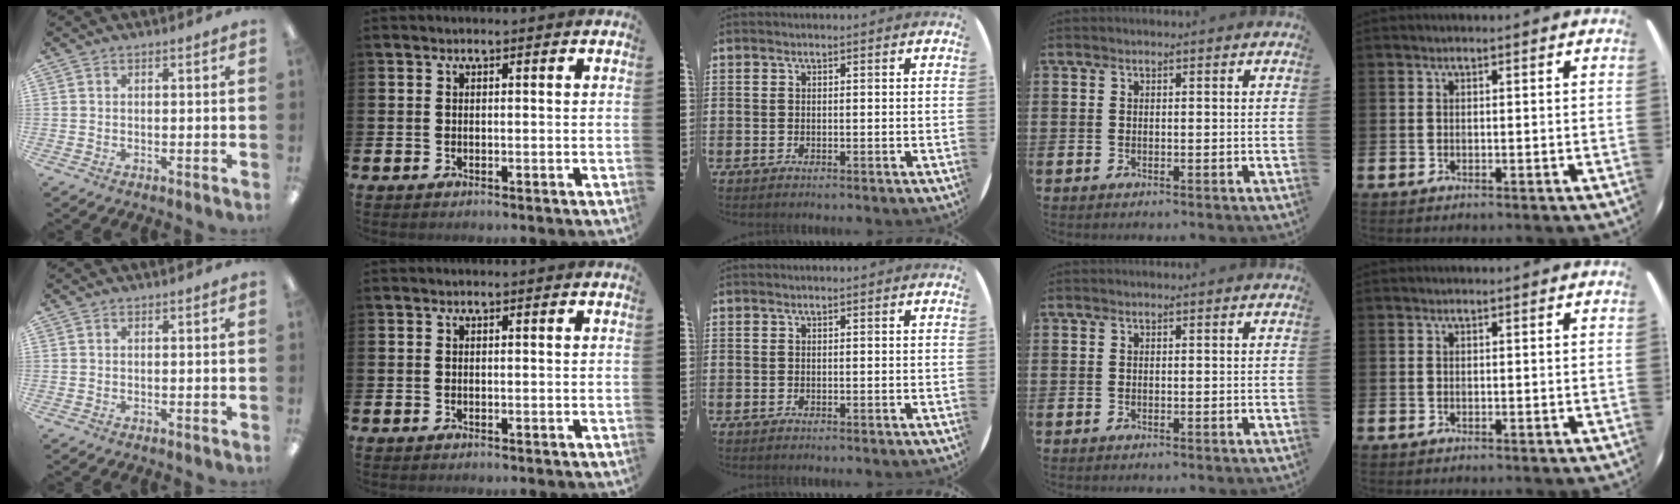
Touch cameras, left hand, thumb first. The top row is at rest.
{}